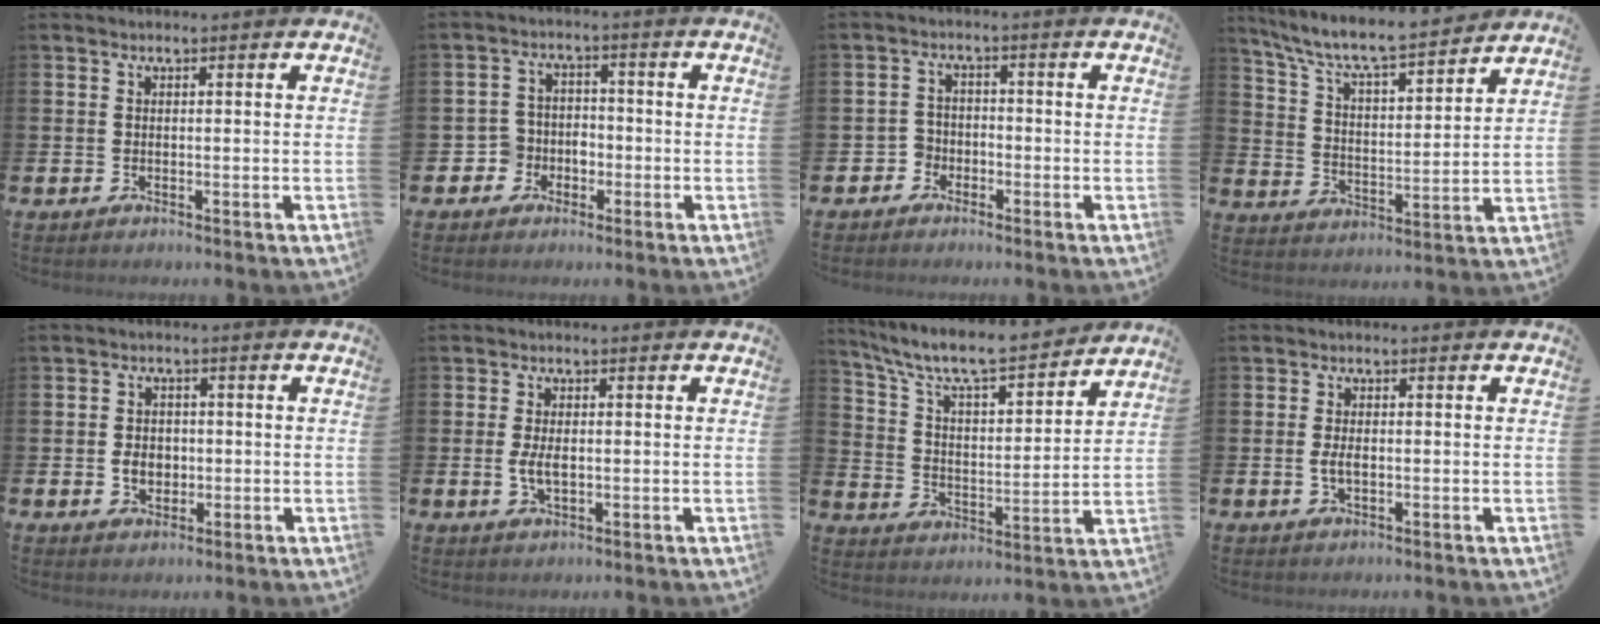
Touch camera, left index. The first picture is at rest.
{"total": 3.9, "force": [-1.9, 3.4, 0.3], "torque": [-0.021, 0.008, -0.043]}
{"total": 2.7, "force": [-2.0, 1.7, 0.0], "torque": [-0.010, 0.005, -0.047]}
{"total": 8.4, "force": [7.8, 0.8, 3.0], "torque": [-0.097, -0.056, 0.133]}
{"total": 3.2, "force": [-0.4, 2.5, 2.0], "torque": [-0.020, -0.003, -0.016]}
{"total": 3.1, "force": [-0.2, 1.6, 2.6], "torque": [-0.044, 0.003, -0.005]}
{"total": 9.1, "force": [8.3, 1.6, 3.5], "torque": [-0.103, -0.058, 0.140]}
{"total": 2.2, "force": [-0.2, 1.1, 1.9], "torque": [-0.029, 0.001, -0.007]}